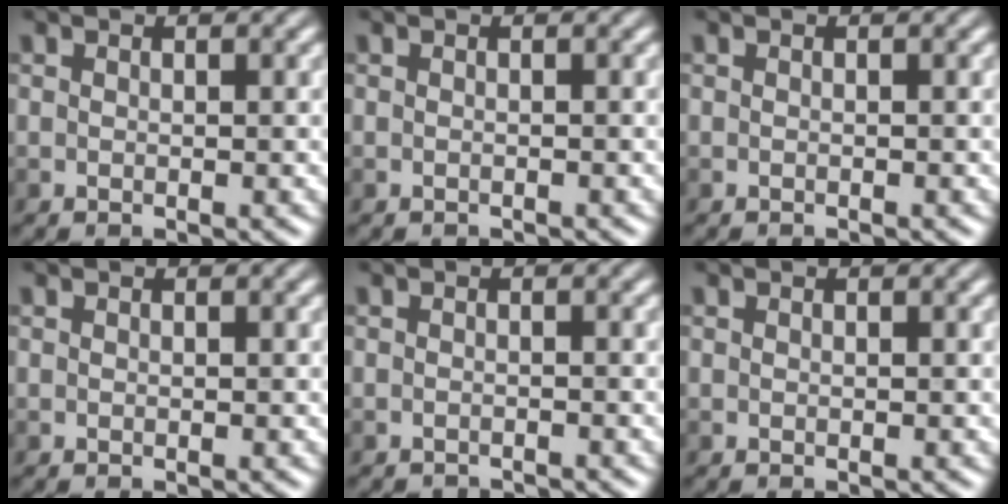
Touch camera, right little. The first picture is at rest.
{"total": 0.7, "force": [-0.7, 0.0, 0.0], "torque": [0.002, -0.004, -0.013]}
{"total": 0.6, "force": [-0.6, 0.1, 0.2], "torque": [0.002, -0.001, -0.010]}
{"total": 0.0}
{"total": 2.1, "force": [-2.1, 0.1, 0.1], "torque": [0.005, -0.007, -0.030]}
{"total": 0.0}